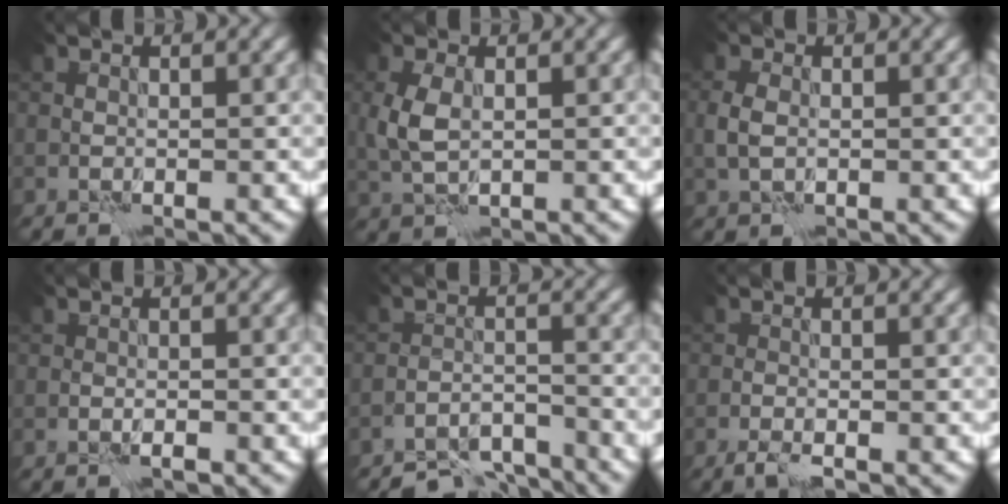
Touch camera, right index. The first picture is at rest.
{"total": 2.7, "force": [0.4, 1.6, 2.2], "torque": [-0.055, 0.001, 0.010]}
{"total": 1.7, "force": [0.0, 1.3, 1.2], "torque": [-0.030, -0.001, -0.002]}
{"total": 0.8, "force": [-0.7, 0.1, 0.4], "torque": [-0.007, 0.000, -0.014]}
{"total": 5.4, "force": [-5.2, 1.0, 1.0], "torque": [-0.009, -0.006, -0.091]}
{"total": 1.4, "force": [-1.2, 0.0, 0.8], "torque": [-0.017, -0.005, -0.026]}